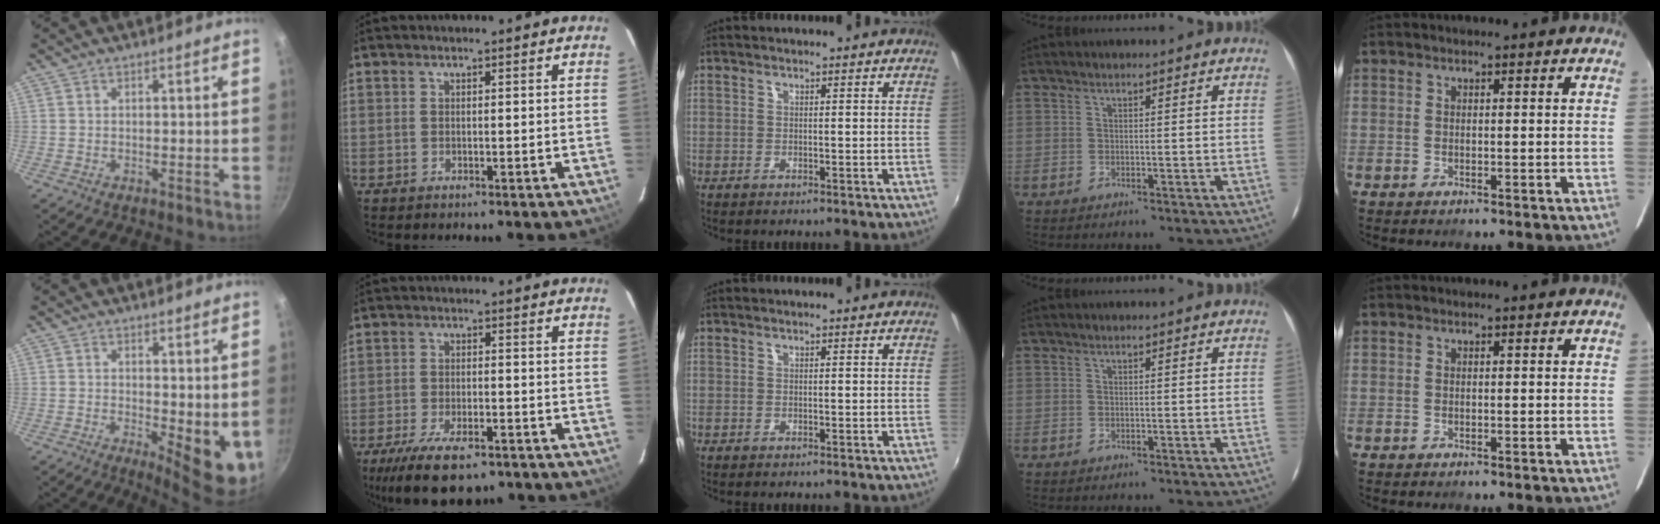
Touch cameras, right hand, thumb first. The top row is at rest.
{"thumb": {"total": 7.8, "force": [0.2, 3.2, 7.1], "torque": [-0.082, -0.015, 0.009]}, "index": {"total": 13.4, "force": [-9.5, 5.0, 8.1], "torque": [-0.180, -0.032, -0.155]}}